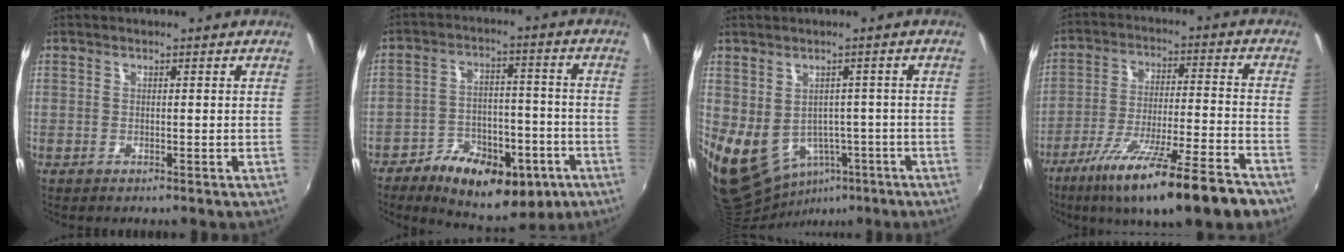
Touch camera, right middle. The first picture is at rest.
{"total": 17.7, "force": [-10.1, 9.3, 11.2], "torque": [-0.198, -0.004, -0.140]}
{"total": 10.1, "force": [-3.0, 8.1, 5.2], "torque": [-0.110, -0.012, -0.017]}
{"total": 19.9, "force": [-14.1, 2.1, 13.9], "torque": [-0.244, -0.055, -0.221]}